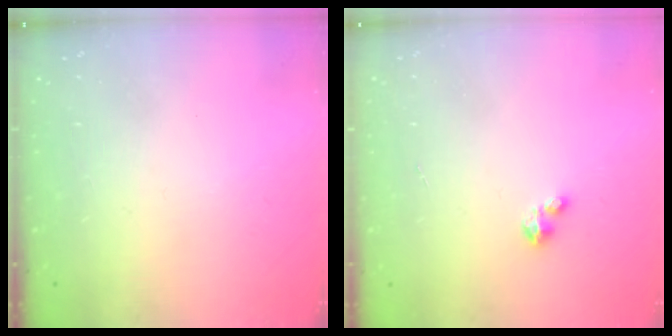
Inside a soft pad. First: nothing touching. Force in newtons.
{"total": 1.7, "press": 1.7, "slide": 0.2}